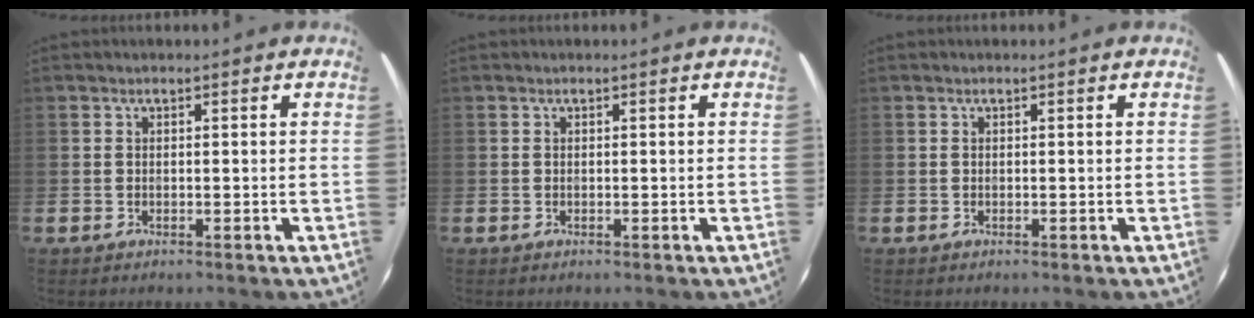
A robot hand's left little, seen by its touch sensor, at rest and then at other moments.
{"total": 0.0}
{"total": 0.0}